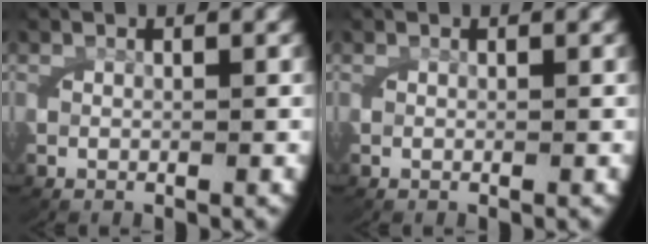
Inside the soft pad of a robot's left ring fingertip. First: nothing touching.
{"total": 0.0}